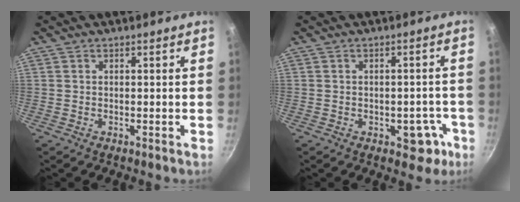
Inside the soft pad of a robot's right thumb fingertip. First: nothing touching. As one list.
[{"total": 5.6, "force": [-2.6, 3.3, 3.7], "torque": [-0.016, 0.021, -0.027]}]